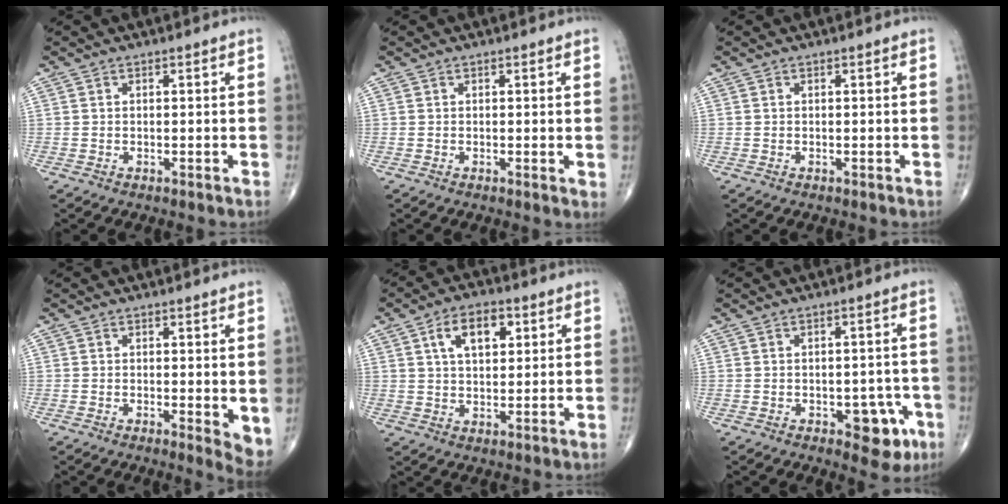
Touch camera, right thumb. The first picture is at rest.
{"total": 1.0, "force": [0.2, 0.3, 0.9], "torque": [-0.013, -0.004, 0.000]}
{"total": 0.0}
{"total": 4.0, "force": [0.4, 1.4, 3.8], "torque": [-0.047, -0.013, 0.004]}
{"total": 8.6, "force": [3.2, 4.9, 6.3], "torque": [-0.086, -0.002, 0.051]}
{"total": 7.0, "force": [-2.9, 3.7, 5.2], "torque": [-0.030, 0.016, -0.031]}